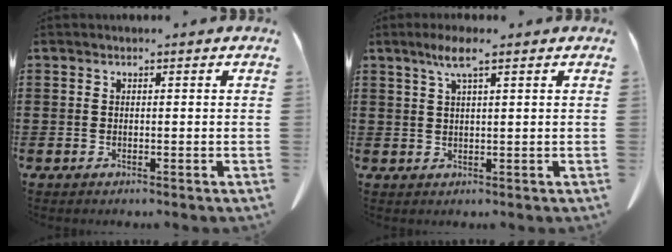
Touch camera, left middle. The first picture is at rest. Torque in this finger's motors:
{"motor_torque": [0.79, -0.19, 0.13, 0.09]}